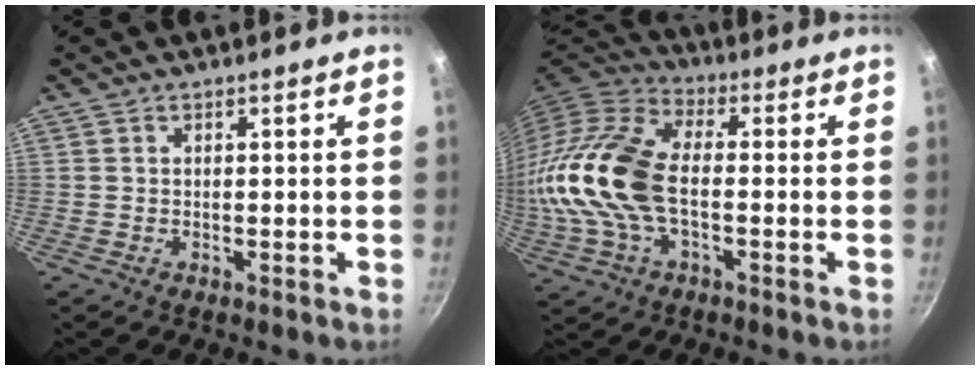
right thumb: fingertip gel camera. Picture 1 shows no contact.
{"total": 18.0, "force": [-1.6, 9.9, 14.9], "torque": [-0.291, 0.028, -0.043]}